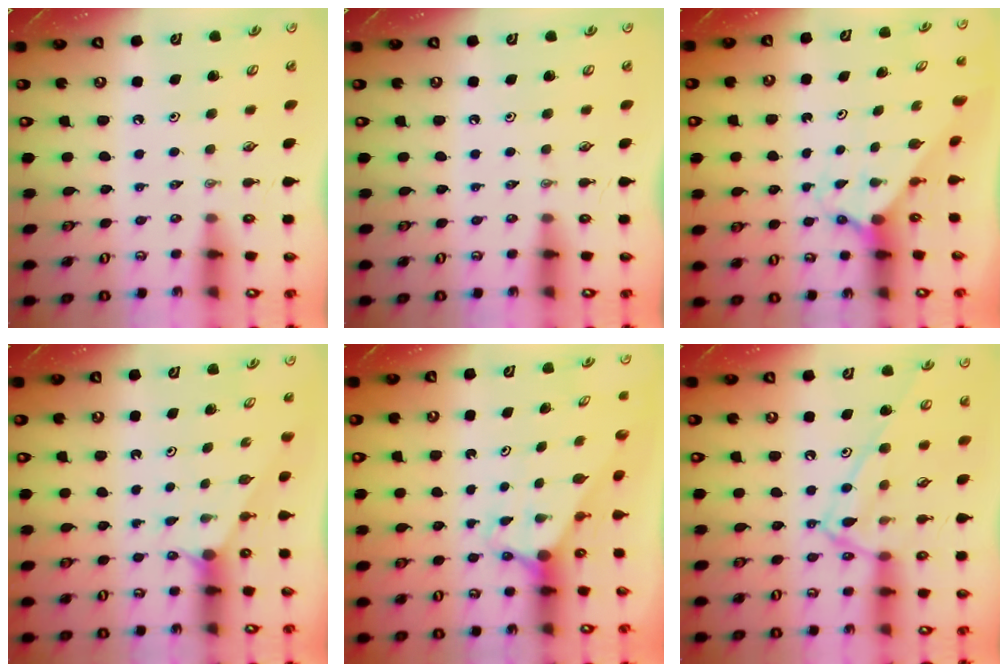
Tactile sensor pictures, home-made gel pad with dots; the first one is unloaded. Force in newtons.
{"total": 0.0}
{"total": 1.8, "press": 1.8, "slide": 0.1}
{"total": 0.9, "press": 0.9, "slide": 0.2}
{"total": 2.7, "press": 2.7, "slide": 0.0}
{"total": 14.0, "press": 14.0, "slide": 1.2}